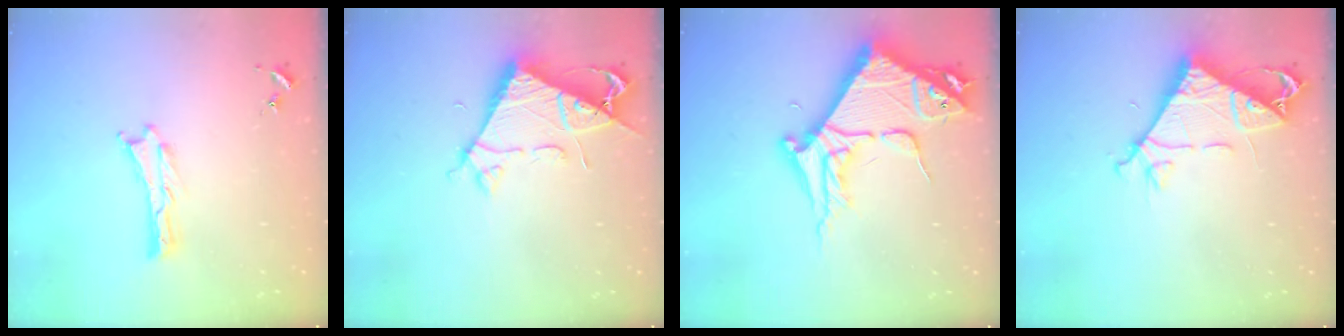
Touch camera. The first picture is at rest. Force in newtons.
{"total": 6.5, "press": 6.5, "slide": 0.7}
{"total": 10.1, "press": 10.0, "slide": 1.1}
{"total": 8.1, "press": 8.1, "slide": 0.6}